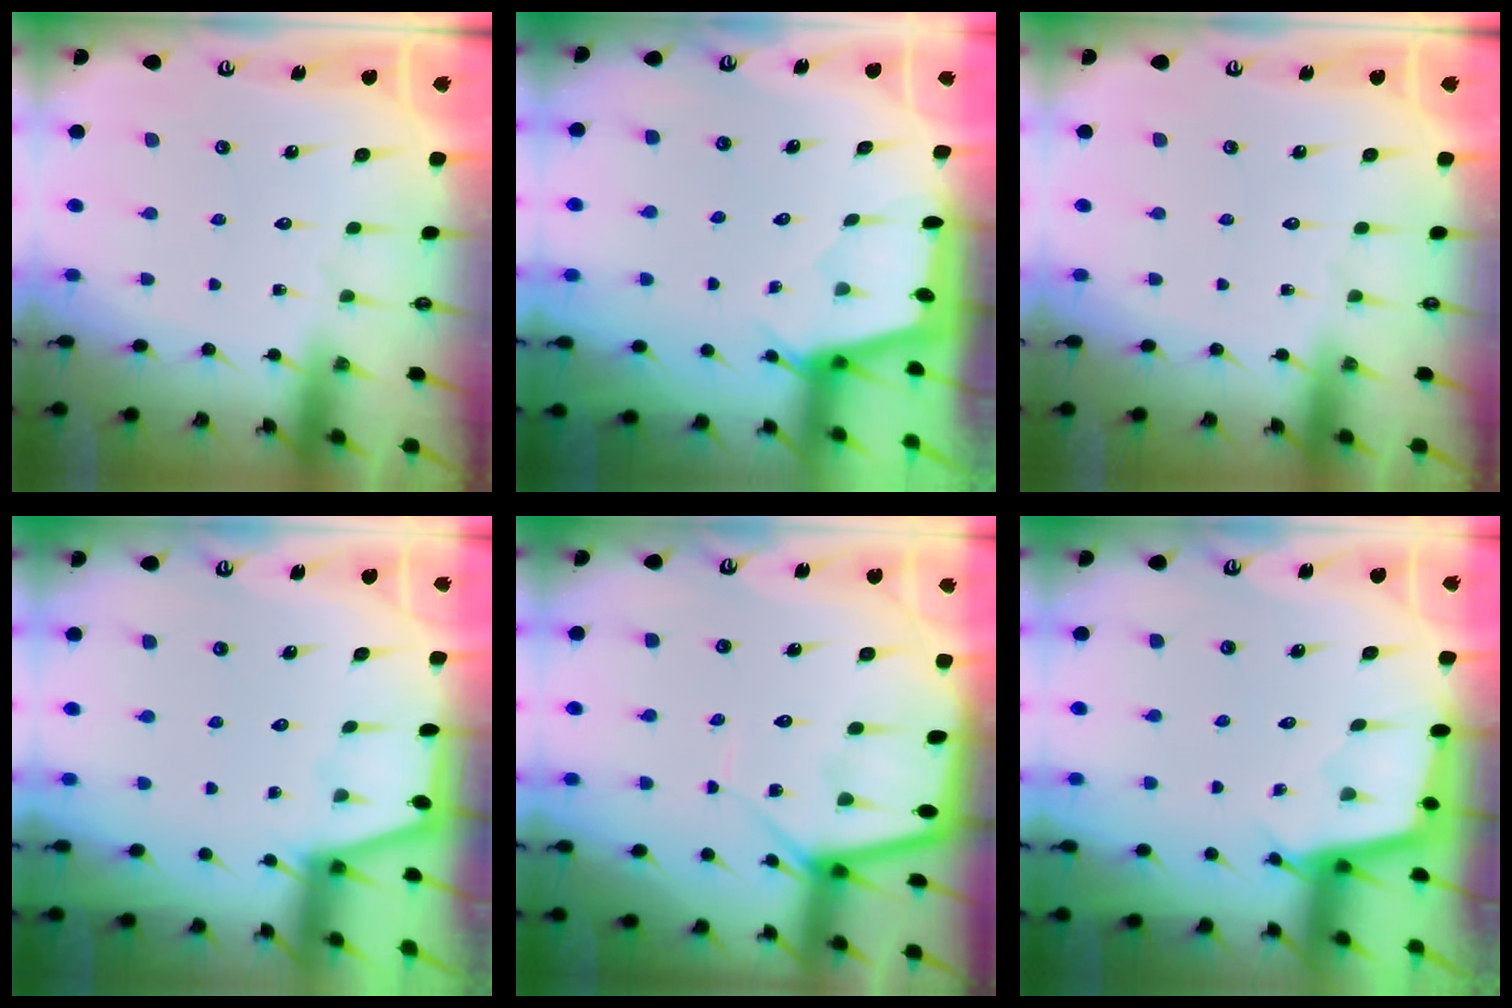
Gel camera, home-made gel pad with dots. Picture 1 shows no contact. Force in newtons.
{"total": 2.3, "press": 2.3, "slide": 0.3}
{"total": 0.0}
{"total": 1.1, "press": 1.1, "slide": 0.3}
{"total": 8.0, "press": 8.0, "slide": 0.7}
{"total": 2.5, "press": 2.5, "slide": 0.2}